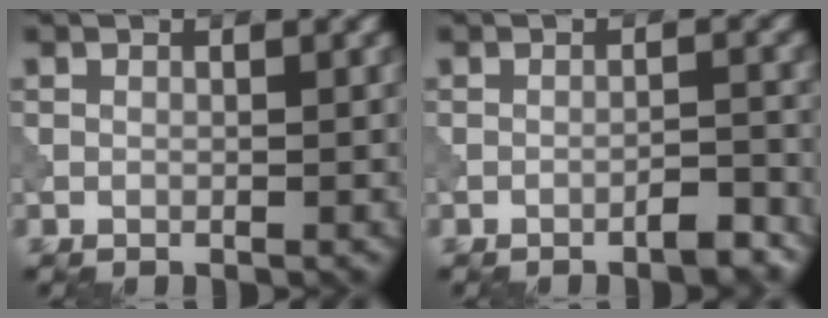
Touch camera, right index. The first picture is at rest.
{"total": 2.0, "force": [-1.6, 0.2, 1.3], "torque": [-0.017, 0.009, -0.027]}